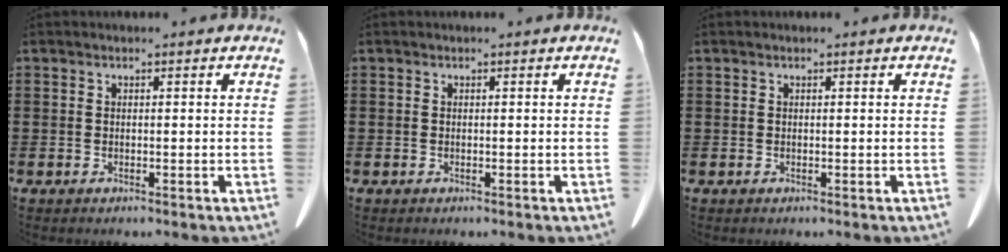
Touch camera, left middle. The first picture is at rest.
{"total": 0.0}
{"total": 0.0}